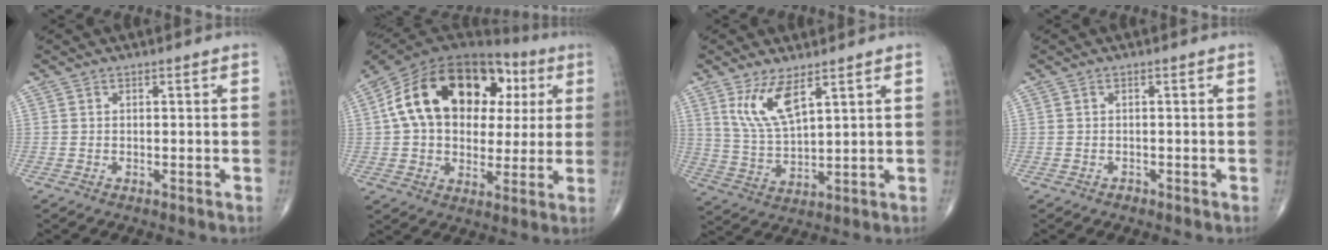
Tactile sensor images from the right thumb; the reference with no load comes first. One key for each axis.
{"total": 23.9, "fx": 5.5, "fy": 15.7, "fz": 17.3, "tx": -0.267, "ty": 0.030, "tz": 0.084}
{"total": 8.5, "fx": 4.6, "fy": 2.8, "fz": 6.6, "tx": -0.130, "ty": -0.029, "tz": 0.102}
{"total": 0.5, "fx": -0.4, "fy": 0.4, "fz": 0.1, "tx": 0.002, "ty": 0.001, "tz": -0.009}